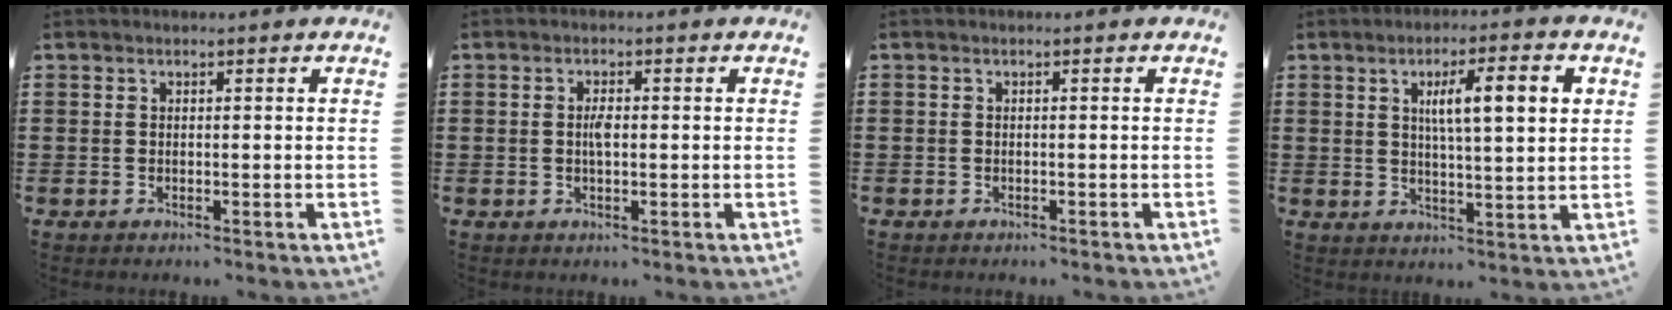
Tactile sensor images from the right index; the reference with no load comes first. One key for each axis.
{"total": 2.2, "fx": 0.0, "fy": 0.7, "fz": 2.1, "tx": -0.041, "ty": 0.000, "tz": -0.002}
{"total": 0.5, "fx": -0.5, "fy": 0.2, "fz": 0.1, "tx": -0.004, "ty": -0.001, "tz": -0.010}
{"total": 8.0, "fx": 2.3, "fy": 1.9, "fz": 7.4, "tx": -0.131, "ty": 0.001, "tz": 0.032}